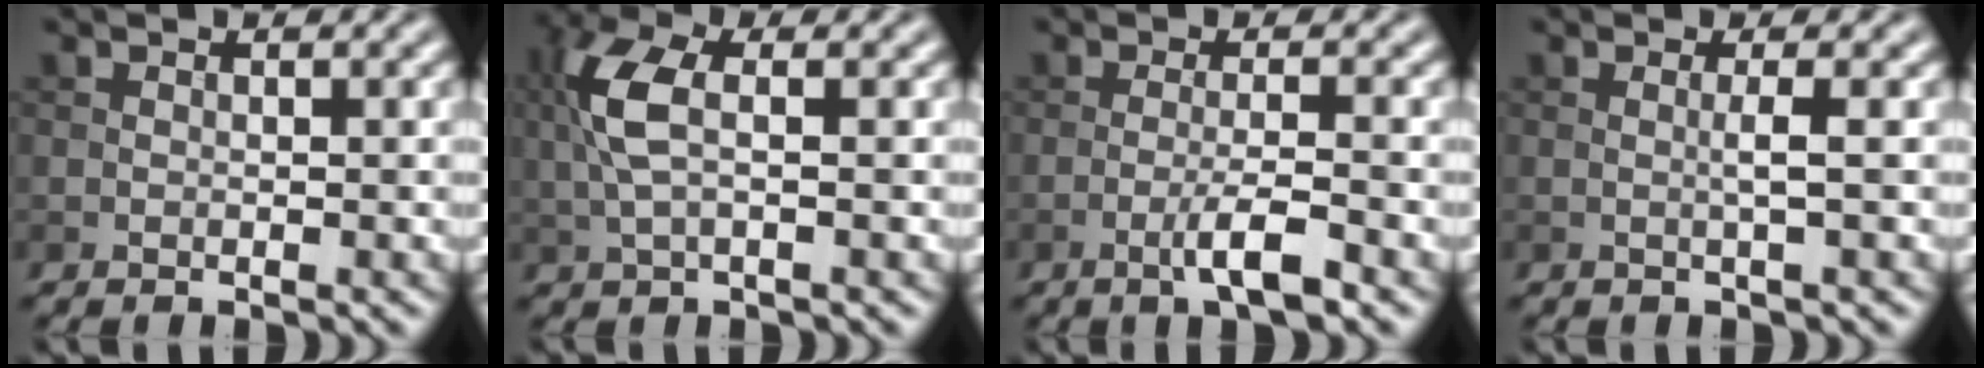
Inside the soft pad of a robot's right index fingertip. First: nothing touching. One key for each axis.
{"total": 4.5, "fx": 0.6, "fy": 1.9, "fz": 4.0, "tx": -0.096, "ty": 0.008, "tz": 0.008}
{"total": 3.2, "fx": -1.5, "fy": 0.3, "fz": 2.8, "tx": -0.048, "ty": 0.007, "tz": -0.033}
{"total": 1.4, "fx": 0.0, "fy": 0.1, "fz": 1.4, "tx": -0.025, "ty": 0.001, "tz": -0.005}